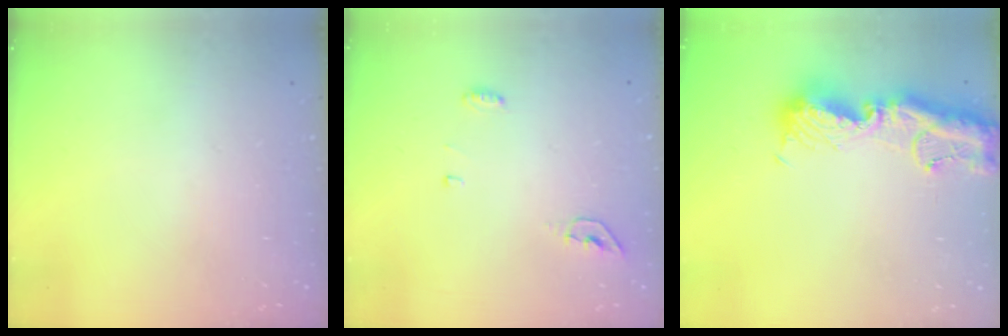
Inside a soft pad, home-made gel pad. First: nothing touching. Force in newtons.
{"total": 4.5, "press": 4.2, "slide": 1.5}
{"total": 15.0, "press": 14.9, "slide": 1.8}